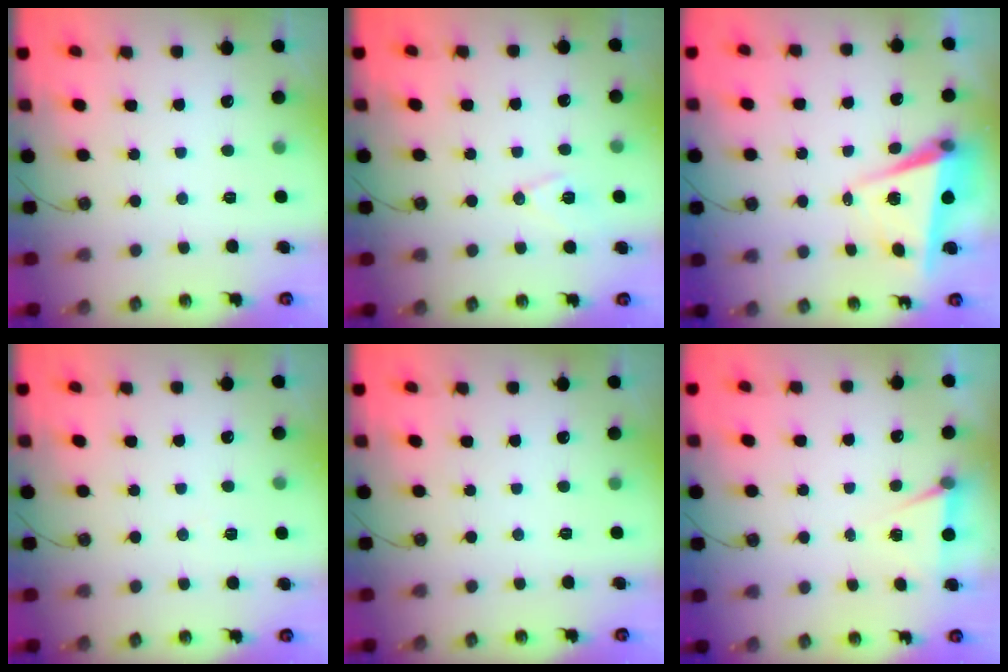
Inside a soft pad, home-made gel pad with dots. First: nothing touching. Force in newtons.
{"total": 8.7, "press": 7.9, "slide": 3.7}
{"total": 6.0, "press": 4.9, "slide": 3.3}
{"total": 5.5, "press": 3.3, "slide": 4.4}
{"total": 0.0}
{"total": 4.9, "press": 2.1, "slide": 4.5}